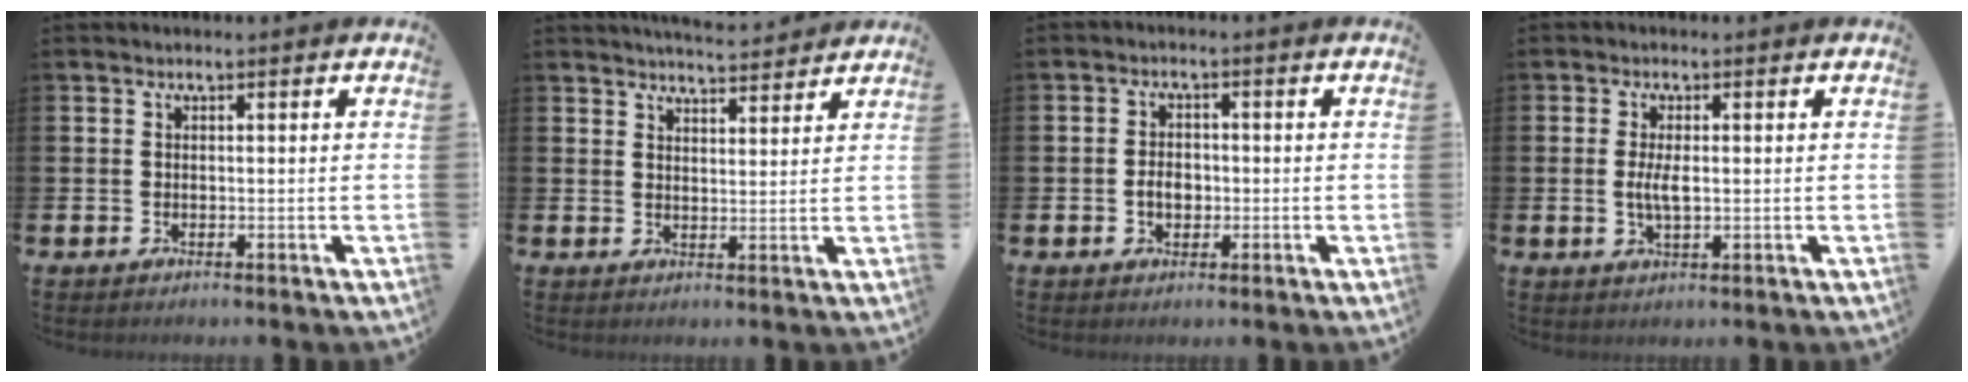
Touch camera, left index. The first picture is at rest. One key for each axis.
{"total": 4.6, "fx": 4.6, "fy": 0.2, "fz": 0.2, "tx": -0.013, "ty": -0.025, "tz": 0.083}
{"total": 2.8, "fx": -0.5, "fy": 2.0, "fz": 1.9, "tx": -0.019, "ty": -0.001, "tz": -0.016}
{"total": 3.1, "fx": 0.1, "fy": 1.2, "fz": 2.9, "tx": -0.055, "ty": 0.002, "tz": 0.000}